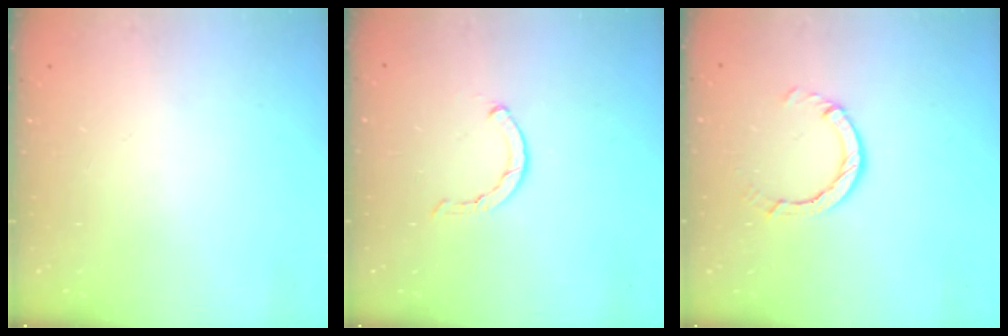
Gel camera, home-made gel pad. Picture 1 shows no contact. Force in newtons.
{"total": 0.5, "press": 0.5, "slide": 0.2}
{"total": 3.1, "press": 3.0, "slide": 0.5}